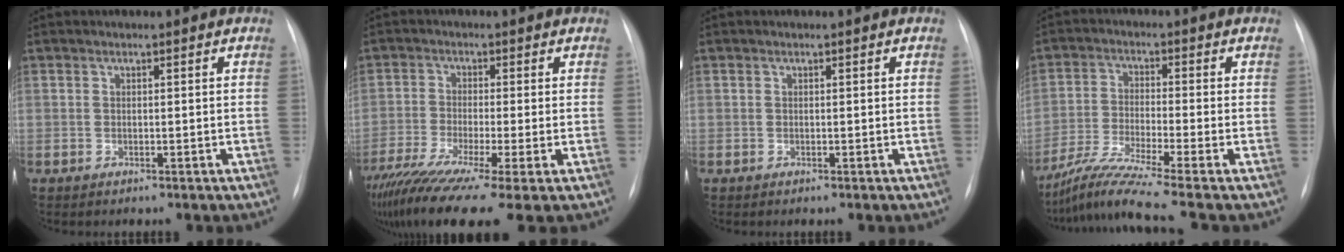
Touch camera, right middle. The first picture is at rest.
{"total": 14.6, "force": [-10.0, 0.5, 10.6], "torque": [-0.197, -0.042, -0.167]}
{"total": 0.0}
{"total": 10.1, "force": [-8.2, -2.4, 5.3], "torque": [-0.106, -0.031, -0.149]}